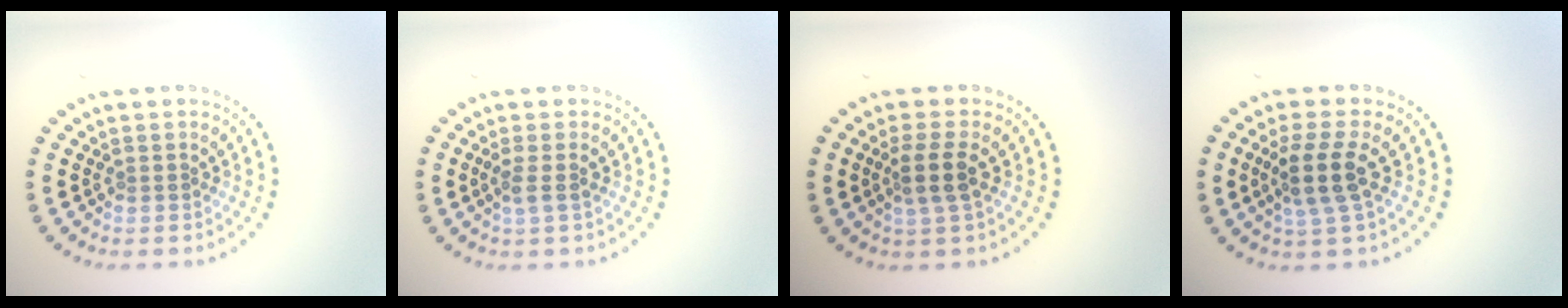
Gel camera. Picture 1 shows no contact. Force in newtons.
{"total": 1.4, "press": 1.2, "slide": 0.9}
{"total": 2.5, "press": 2.0, "slide": 1.4}
{"total": 3.4, "press": 2.8, "slide": 1.9}